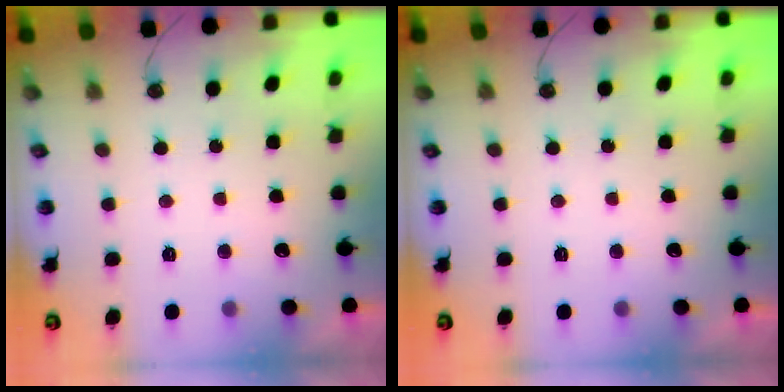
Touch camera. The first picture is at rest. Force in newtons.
{"total": 0.0}